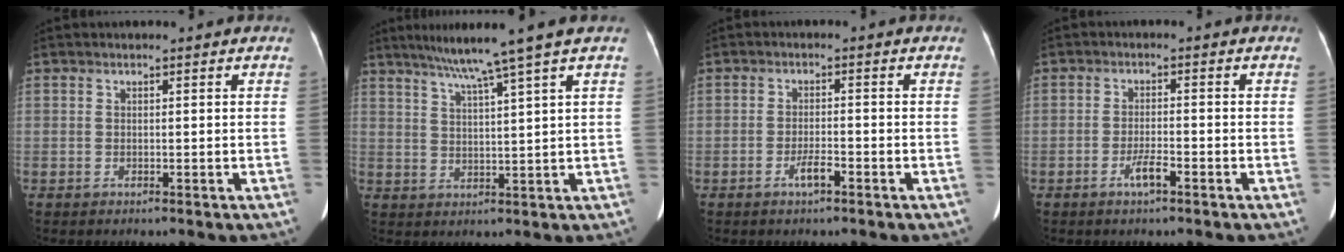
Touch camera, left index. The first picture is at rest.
{"total": 7.8, "force": [5.7, -2.3, 4.8], "torque": [-0.076, 0.008, 0.093]}
{"total": 2.6, "force": [-1.6, 0.4, 2.0], "torque": [-0.037, 0.000, -0.032]}
{"total": 2.9, "force": [-1.8, 0.3, 2.3], "torque": [-0.044, -0.001, -0.035]}